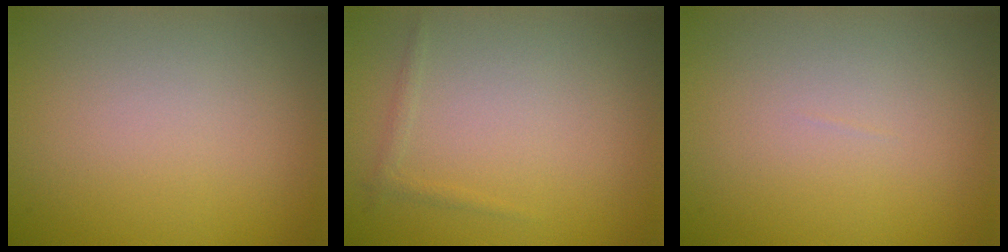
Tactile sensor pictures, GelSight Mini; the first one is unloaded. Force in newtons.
{"total": 0.7, "press": 0.7, "slide": 0.0}
{"total": 0.0}